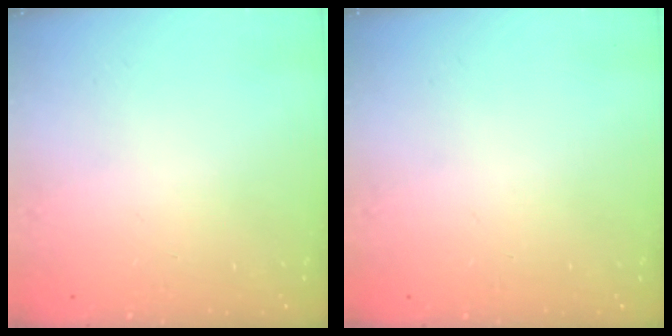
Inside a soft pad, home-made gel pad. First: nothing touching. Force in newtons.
{"total": 0.0}